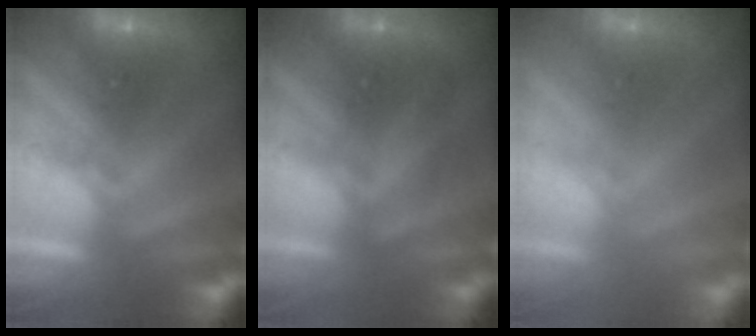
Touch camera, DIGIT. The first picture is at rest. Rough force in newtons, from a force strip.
{"total": 2.4}
{"total": 2.8}